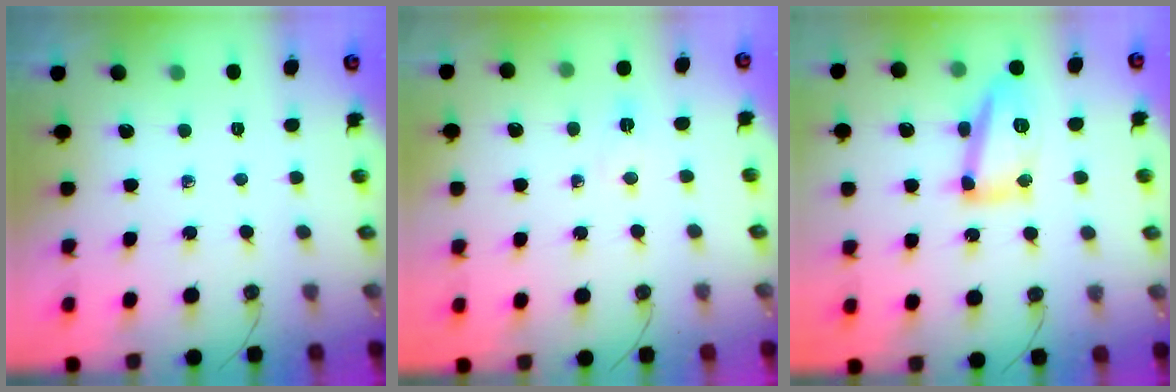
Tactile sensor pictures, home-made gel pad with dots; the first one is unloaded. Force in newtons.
{"total": 2.9, "press": 2.9, "slide": 0.4}
{"total": 14.1, "press": 14.1, "slide": 1.1}